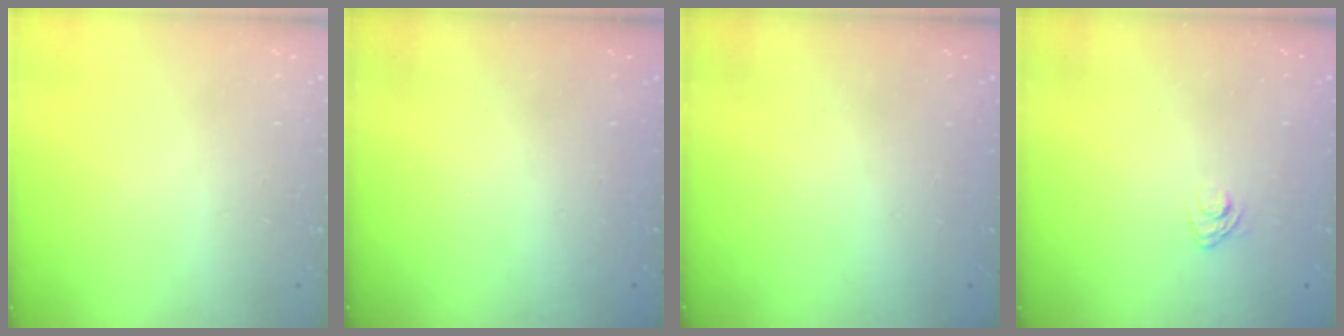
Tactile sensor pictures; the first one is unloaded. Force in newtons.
{"total": 2.4, "press": 2.3, "slide": 0.8}
{"total": 2.5, "press": 2.4, "slide": 0.8}
{"total": 3.0, "press": 2.6, "slide": 1.4}